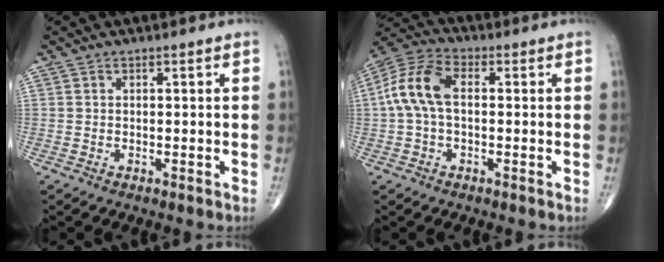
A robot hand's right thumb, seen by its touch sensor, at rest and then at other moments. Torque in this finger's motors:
{"motor_torque": [0.69, 1.55, 0.63, -0.43, 0.10]}